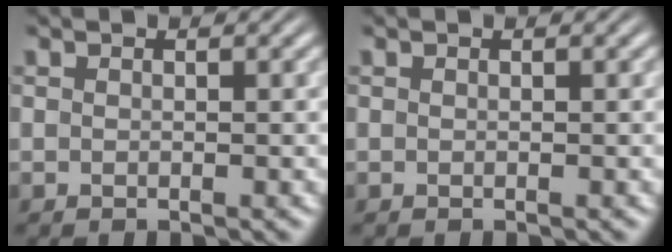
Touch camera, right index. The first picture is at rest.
{"total": 0.0}